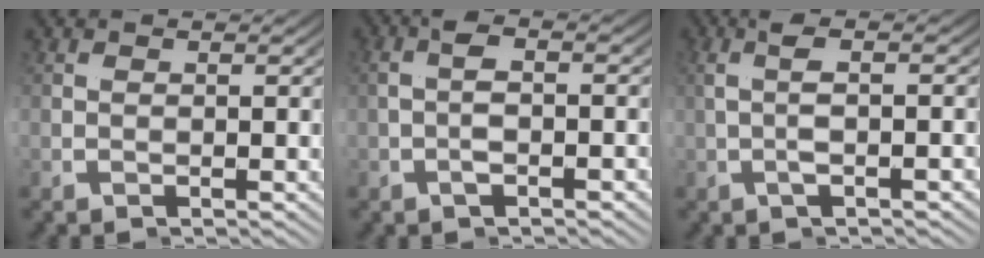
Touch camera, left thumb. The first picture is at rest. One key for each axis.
{"total": 2.2, "fx": -1.0, "fy": 0.6, "fz": 1.8, "tx": -0.035, "ty": 0.003, "tz": -0.027}
{"total": 2.7, "fx": -0.8, "fy": -1.4, "fz": 2.2, "tx": -0.038, "ty": 0.016, "tz": -0.025}